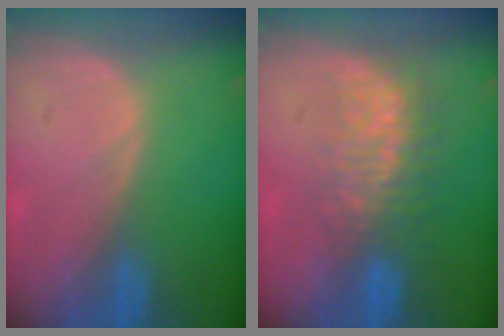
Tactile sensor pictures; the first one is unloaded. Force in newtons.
{"total": 7.9, "press": 7.4, "slide": 2.6}